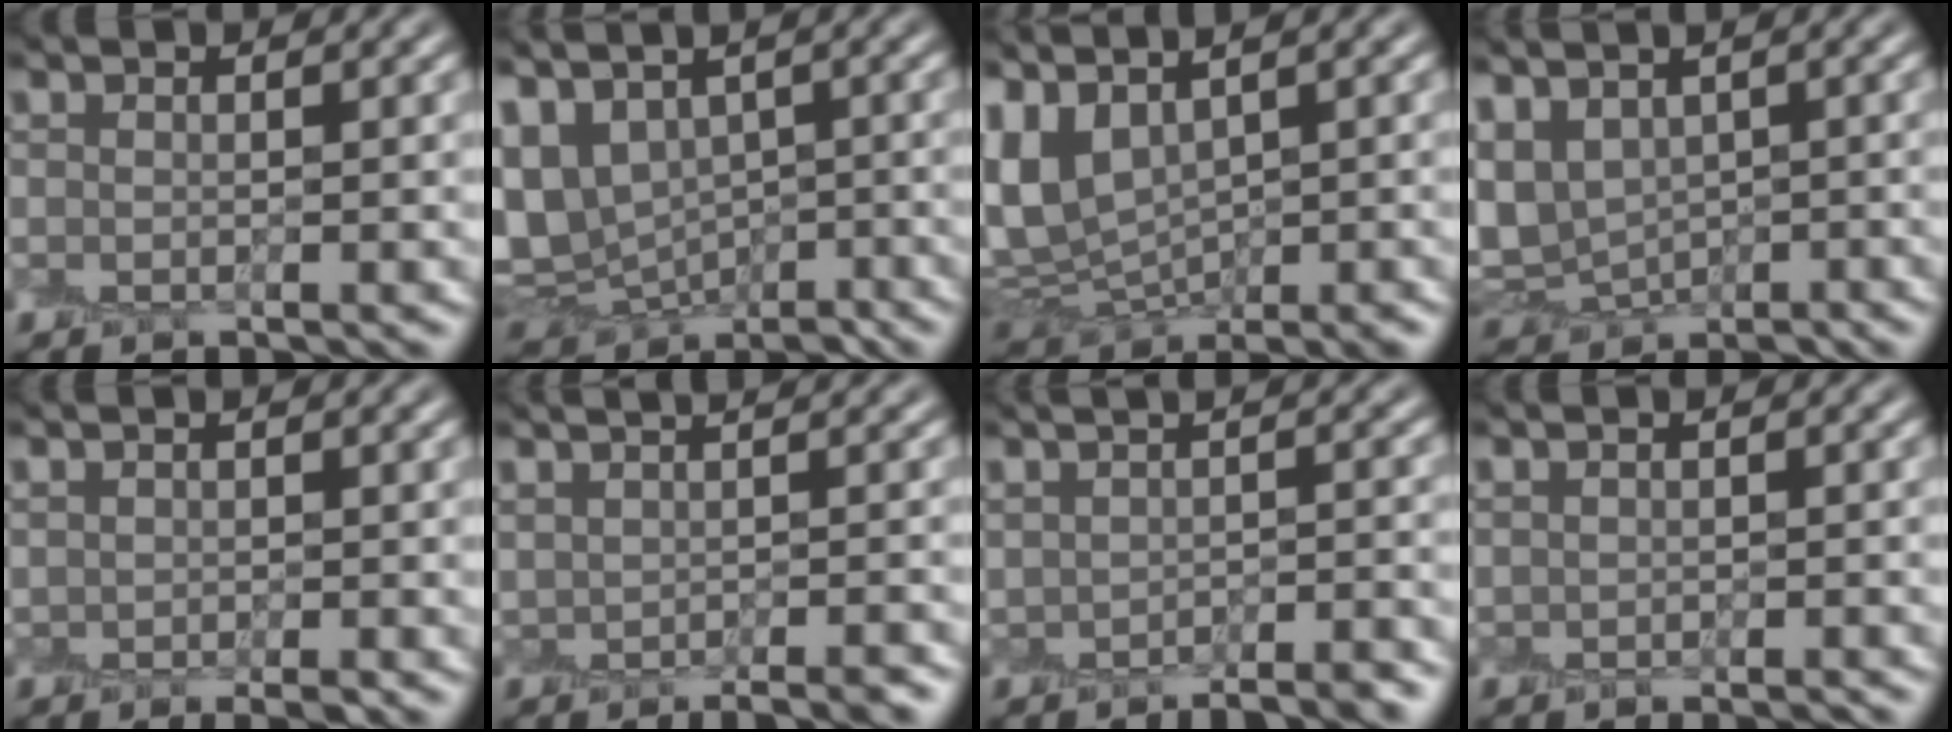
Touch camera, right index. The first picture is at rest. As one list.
[{"total": 7.2, "force": [0.8, 5.8, 4.2], "torque": [-0.089, -0.001, 0.027]}, {"total": 6.5, "force": [2.7, 3.7, 4.6], "torque": [-0.111, 0.001, 0.061]}, {"total": 6.1, "force": [0.8, 4.7, 3.8], "torque": [-0.094, -0.007, 0.021]}, {"total": 1.5, "force": [0.4, 0.4, 1.4], "torque": [-0.023, 0.000, 0.009]}, {"total": 4.8, "force": [1.0, 2.0, 4.2], "torque": [-0.028, 0.023, 0.018]}, {"total": 4.0, "force": [-1.8, 1.3, 3.4], "torque": [-0.014, 0.001, -0.014]}, {"total": 0.0}]